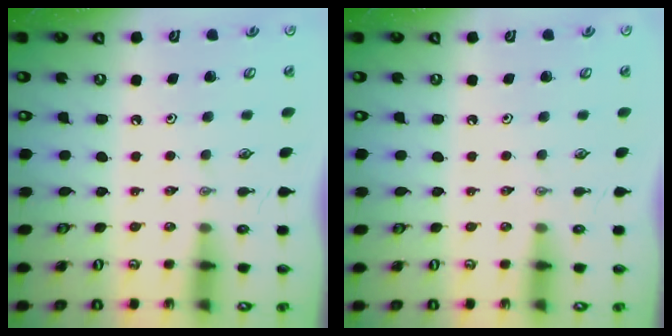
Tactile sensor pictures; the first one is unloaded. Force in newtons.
{"total": 0.0}